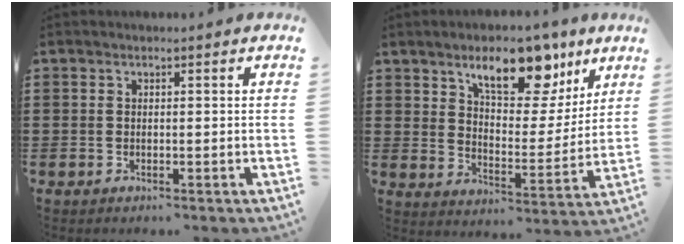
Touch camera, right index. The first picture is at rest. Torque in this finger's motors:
{"motor_torque": [0.78, 0.65, 0.32, 0.18]}